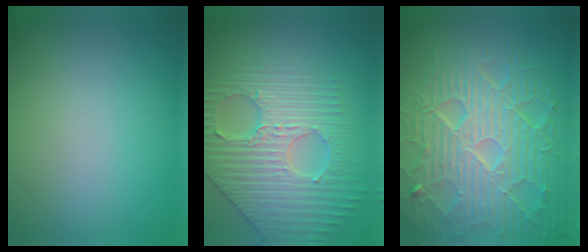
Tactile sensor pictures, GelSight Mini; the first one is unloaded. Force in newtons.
{"total": 6.4, "press": 5.5, "slide": 3.3}
{"total": 10.7, "press": 6.9, "slide": 8.2}